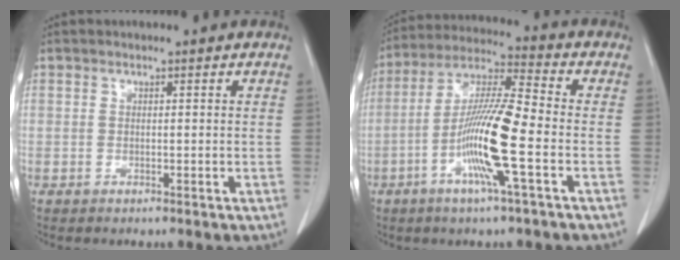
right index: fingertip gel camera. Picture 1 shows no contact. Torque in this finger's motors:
{"motor_torque": [1.50, -0.64, 0.51, 0.21]}